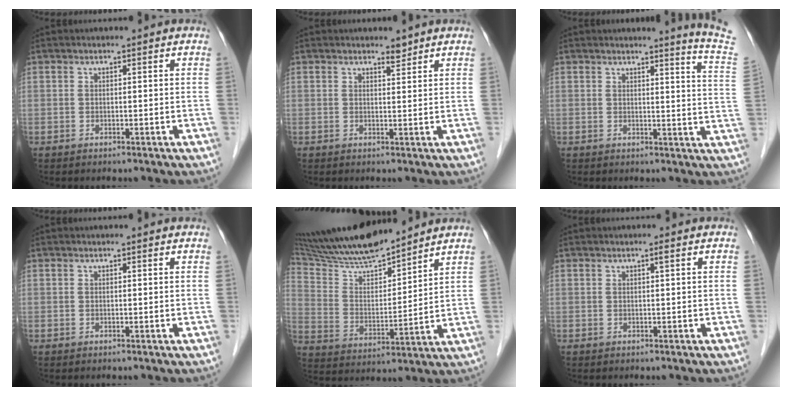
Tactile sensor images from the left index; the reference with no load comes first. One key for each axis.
{"total": 1.4, "fx": 1.3, "fy": 0.3, "fz": 0.4, "tx": -0.011, "ty": -0.005, "tz": 0.020}
{"total": 7.4, "fx": 7.0, "fy": -2.1, "fz": 1.4, "tx": -0.024, "ty": -0.082, "tz": 0.060}
{"total": 0.0}
{"total": 16.1, "fx": 14.7, "fy": 1.5, "fz": 6.5, "tx": -0.123, "ty": 0.004, "tz": 0.269}
{"total": 0.5, "fx": 0.2, "fy": -0.1, "fz": 0.5, "tx": -0.012, "ty": 0.000, "tz": 0.006}